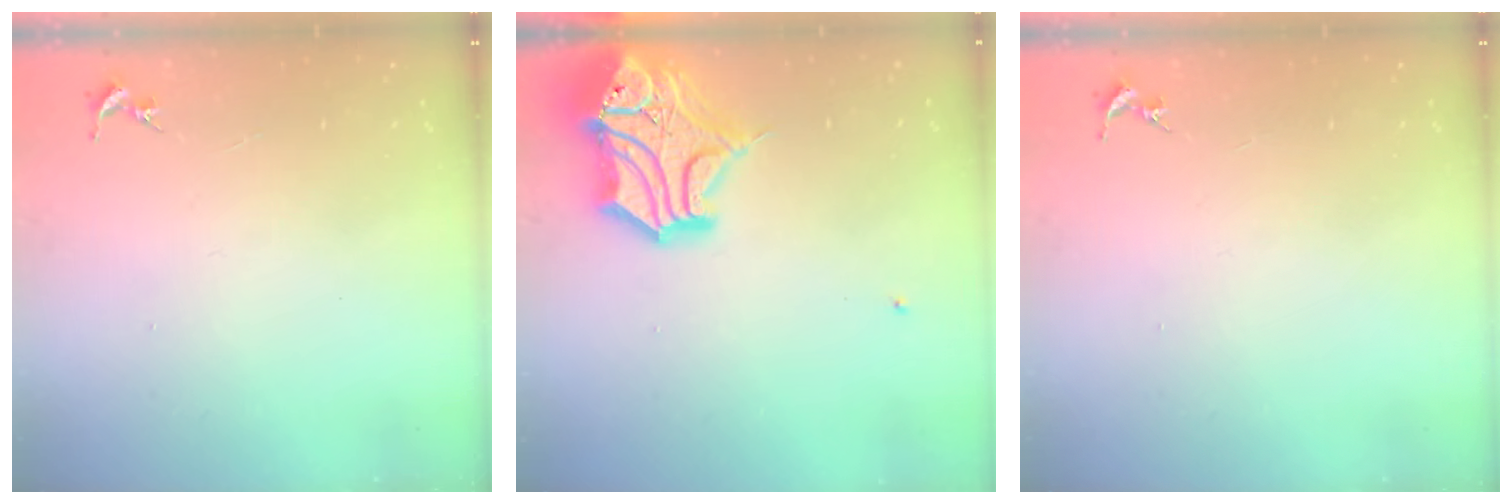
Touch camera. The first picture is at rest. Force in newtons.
{"total": 18.1, "press": 17.9, "slide": 2.4}
{"total": 0.0}